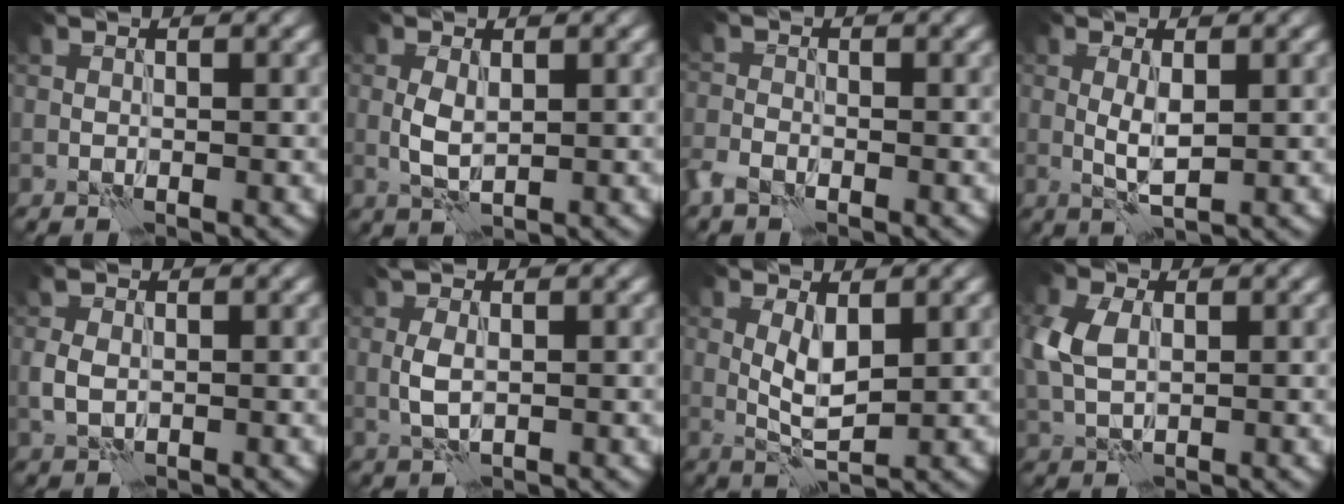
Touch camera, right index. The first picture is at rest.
{"total": 2.1, "force": [0.4, 1.1, 1.7], "torque": [-0.041, -0.002, 0.007]}
{"total": 1.8, "force": [-1.3, 0.9, 0.8], "torque": [-0.020, -0.003, -0.037]}
{"total": 2.2, "force": [0.4, 0.7, 2.0], "torque": [-0.045, -0.004, 0.009]}
{"total": 2.0, "force": [0.2, 1.5, 1.3], "torque": [-0.037, -0.001, 0.002]}
{"total": 2.0, "force": [0.3, 0.9, 1.8], "torque": [-0.045, 0.001, 0.006]}
{"total": 2.9, "force": [0.8, 1.1, 2.6], "torque": [-0.056, -0.003, 0.017]}
{"total": 4.1, "force": [0.9, 2.8, 2.8], "torque": [-0.077, 0.006, 0.014]}